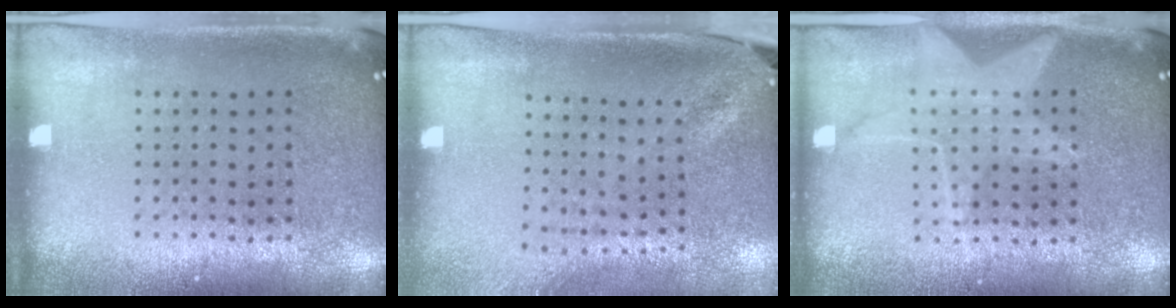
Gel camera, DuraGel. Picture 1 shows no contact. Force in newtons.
{"total": 1.8, "press": 1.4, "slide": 1.2}
{"total": 1.5, "press": 1.5, "slide": 0.4}